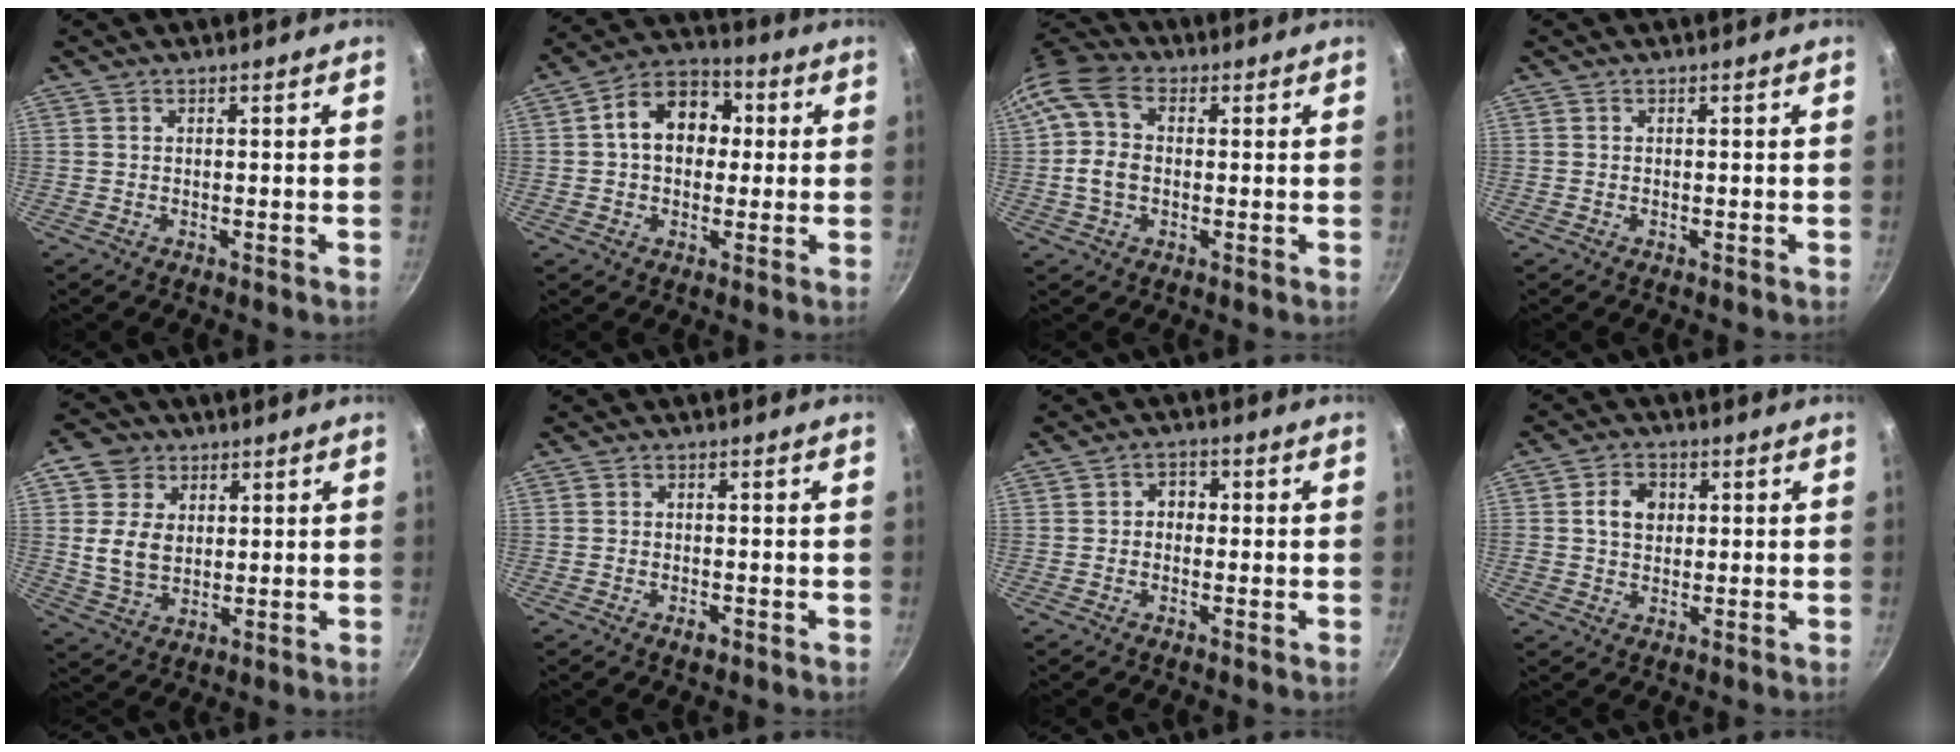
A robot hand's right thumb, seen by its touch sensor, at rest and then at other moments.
{"total": 11.9, "force": [1.4, 8.8, 7.9], "torque": [-0.081, 0.027, 0.002]}
{"total": 9.8, "force": [1.0, 7.0, 6.8], "torque": [-0.129, 0.013, 0.004]}
{"total": 0.0}
{"total": 9.6, "force": [2.4, 7.7, 5.1], "torque": [-0.064, -0.010, 0.046]}
{"total": 1.9, "force": [-1.0, 1.0, 1.2], "torque": [-0.021, 0.007, -0.019]}
{"total": 2.8, "force": [-0.3, 2.3, 1.5], "torque": [-0.007, 0.010, -0.012]}
{"total": 5.5, "force": [0.9, 4.3, 3.3], "torque": [-0.035, 0.006, 0.009]}